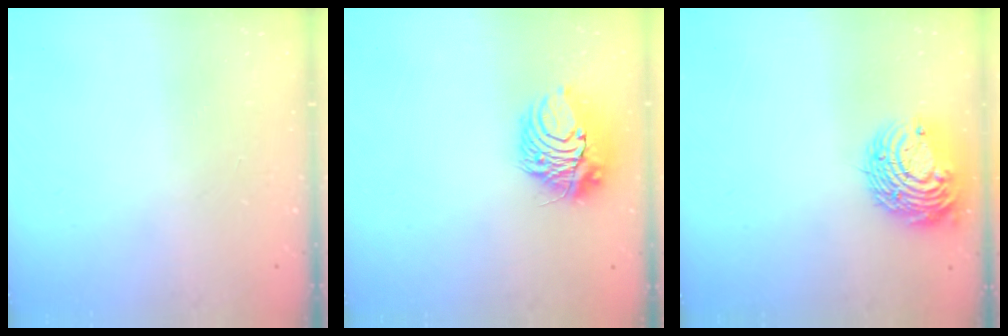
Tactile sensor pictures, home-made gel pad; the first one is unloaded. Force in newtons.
{"total": 10.0, "press": 10.0, "slide": 0.2}
{"total": 12.5, "press": 12.5, "slide": 1.2}